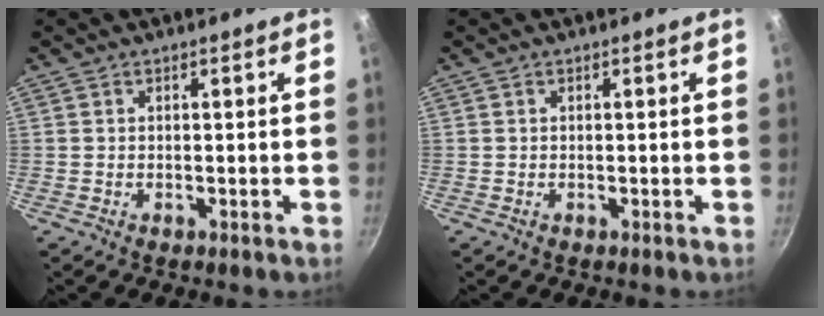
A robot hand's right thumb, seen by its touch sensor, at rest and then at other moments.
{"total": 0.0}